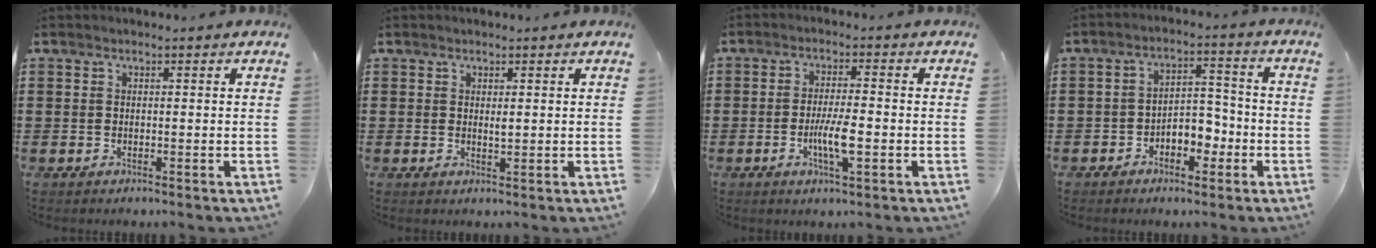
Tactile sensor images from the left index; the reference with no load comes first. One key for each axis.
{"total": 1.1, "fx": 0.3, "fy": 0.3, "fz": 1.0, "tx": -0.022, "ty": 0.002, "tz": 0.005}
{"total": 5.5, "fx": -1.5, "fy": 1.2, "fz": 5.2, "tx": -0.100, "ty": -0.002, "tz": -0.029}
{"total": 4.4, "fx": -2.7, "fy": 2.6, "fz": 2.4, "tx": -0.046, "ty": 0.013, "tz": -0.055}